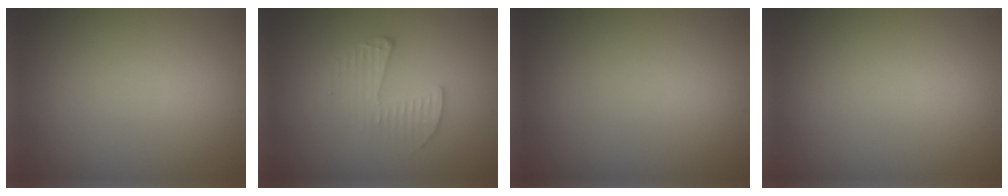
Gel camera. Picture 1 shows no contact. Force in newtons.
{"total": 2.3, "press": 2.3, "slide": 0.3}
{"total": 0.0}
{"total": 0.0}